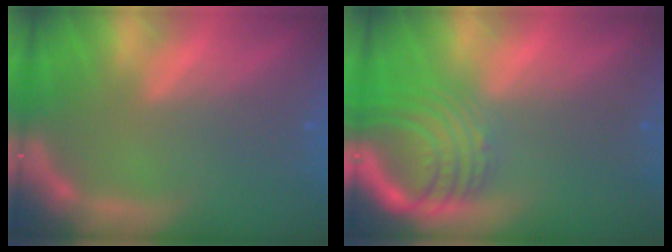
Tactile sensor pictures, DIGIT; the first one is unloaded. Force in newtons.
{"total": 7.6}